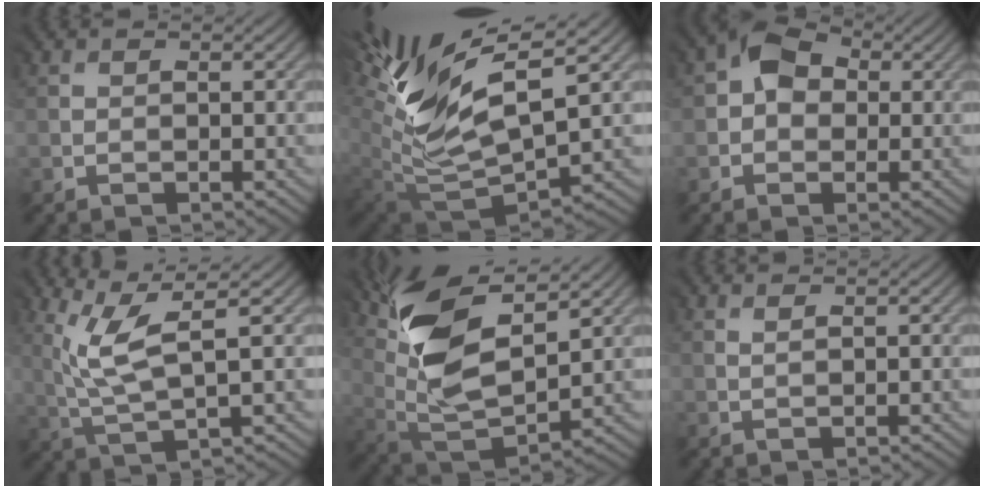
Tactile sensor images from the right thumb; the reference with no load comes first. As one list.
[{"total": 11.8, "force": [6.1, 5.0, 8.8], "torque": [-0.204, 0.004, 0.119]}, {"total": 6.0, "force": [1.2, 4.6, 3.7], "torque": [-0.070, 0.009, 0.011]}, {"total": 6.4, "force": [2.9, 1.4, 5.6], "torque": [-0.132, 0.011, 0.060]}, {"total": 12.8, "force": [7.4, 5.4, 9.0], "torque": [-0.204, 0.004, 0.141]}, {"total": 0.7, "force": [0.6, -0.4, 0.3], "torque": [-0.006, 0.002, 0.011]}]